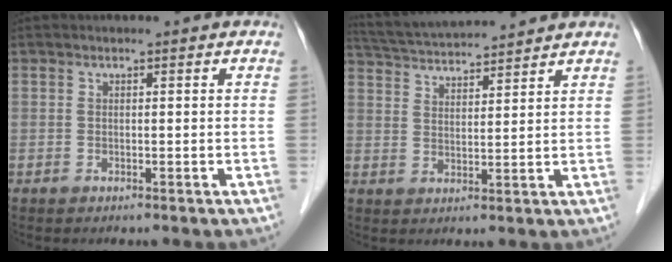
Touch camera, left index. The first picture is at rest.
{"total": 11.3, "force": [10.7, 0.2, 3.7], "torque": [-0.079, 0.029, 0.176]}